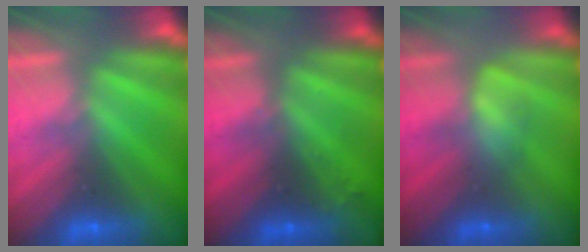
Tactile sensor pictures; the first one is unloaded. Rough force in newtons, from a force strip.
{"total": 2.7}
{"total": 2.9}